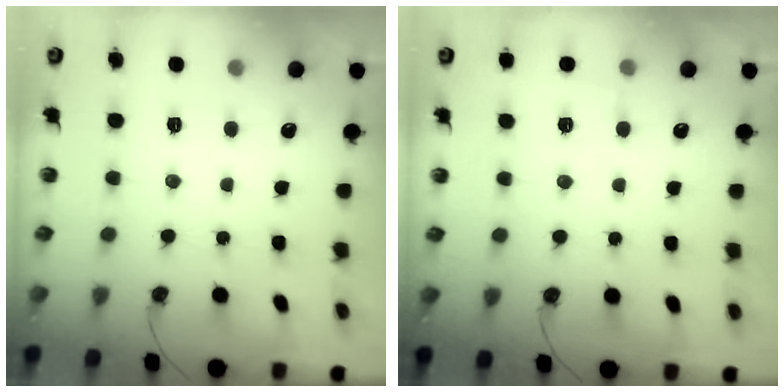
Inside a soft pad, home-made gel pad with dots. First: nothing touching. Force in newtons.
{"total": 3.8, "press": 3.7, "slide": 0.5}